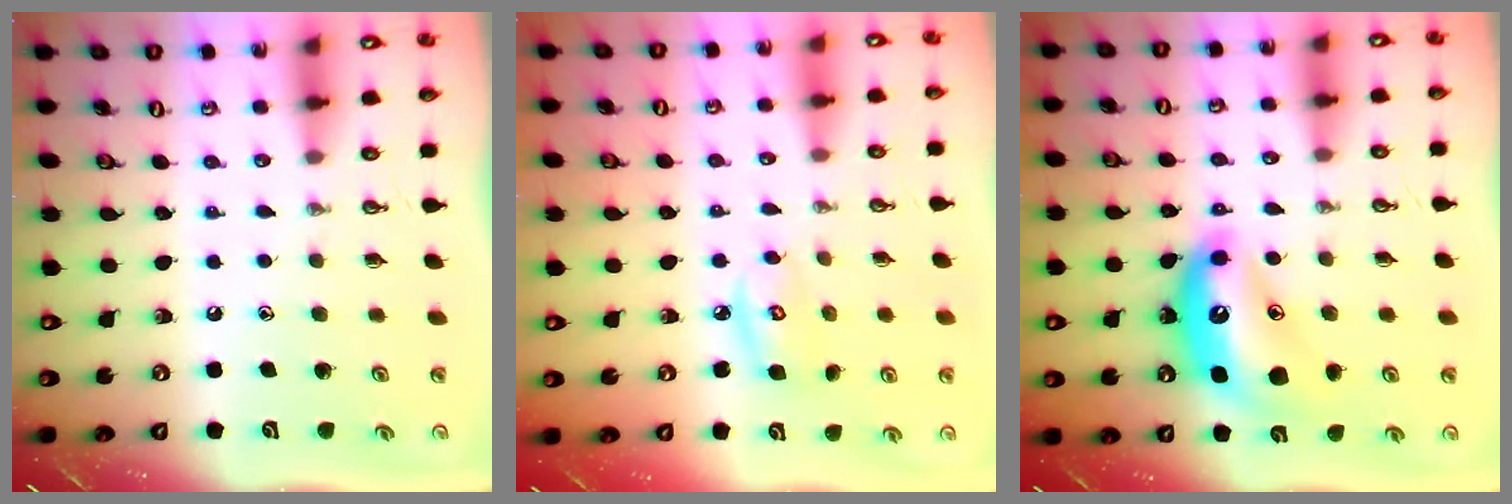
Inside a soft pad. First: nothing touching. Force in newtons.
{"total": 5.4, "press": 5.4, "slide": 0.3}
{"total": 14.6, "press": 14.5, "slide": 0.8}